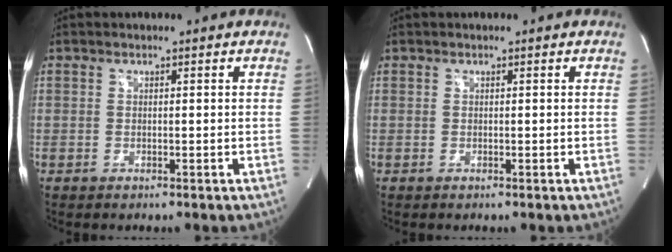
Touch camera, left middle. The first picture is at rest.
{"total": 0.0}